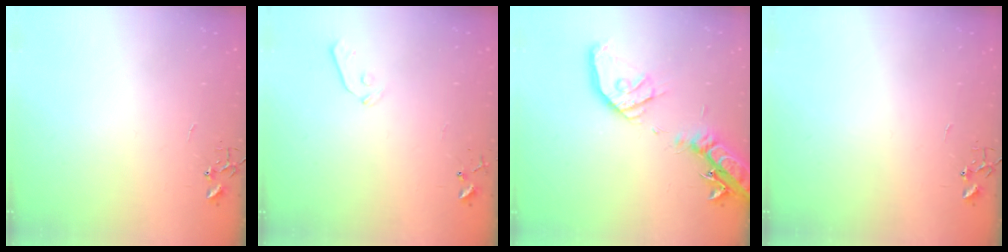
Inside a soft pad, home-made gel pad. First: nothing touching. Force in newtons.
{"total": 5.5, "press": 5.5, "slide": 0.5}
{"total": 20.7, "press": 20.4, "slide": 3.6}
{"total": 0.0}